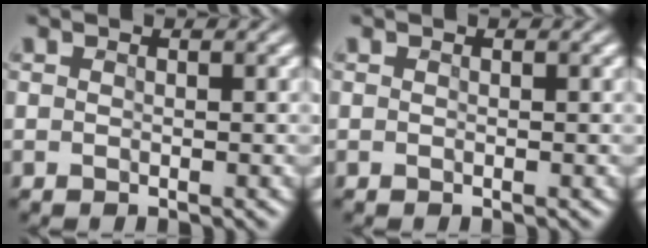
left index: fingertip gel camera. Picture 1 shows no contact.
{"total": 0.0}